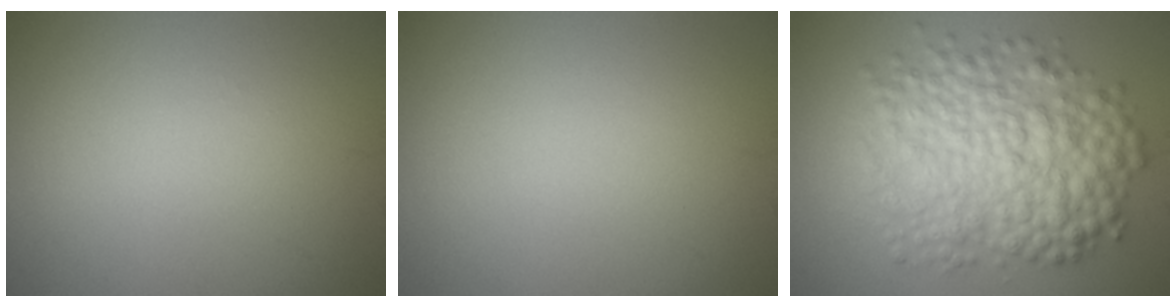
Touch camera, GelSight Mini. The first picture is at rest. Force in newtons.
{"total": 0.0}
{"total": 8.5, "press": 8.5, "slide": 0.0}